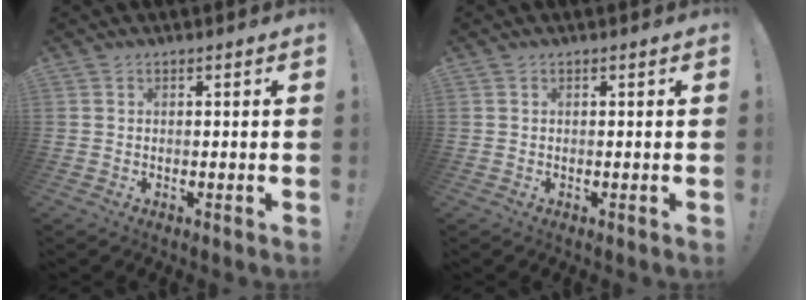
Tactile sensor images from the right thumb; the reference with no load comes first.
{"total": 0.0}